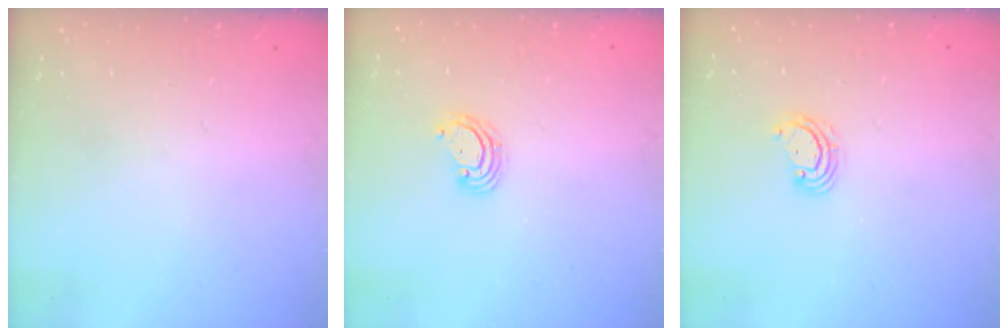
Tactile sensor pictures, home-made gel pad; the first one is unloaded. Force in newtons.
{"total": 3.9, "press": 3.8, "slide": 0.4}
{"total": 4.1, "press": 4.1, "slide": 0.4}